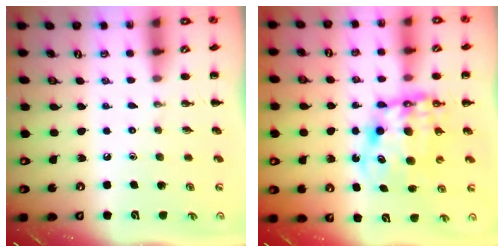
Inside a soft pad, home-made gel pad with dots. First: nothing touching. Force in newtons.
{"total": 10.9, "press": 10.6, "slide": 2.7}